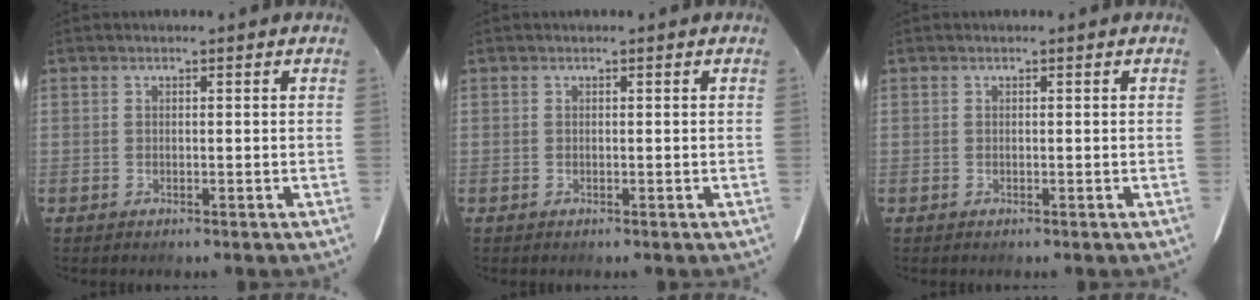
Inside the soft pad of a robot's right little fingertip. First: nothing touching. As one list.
[{"total": 0.0}, {"total": 0.0}]